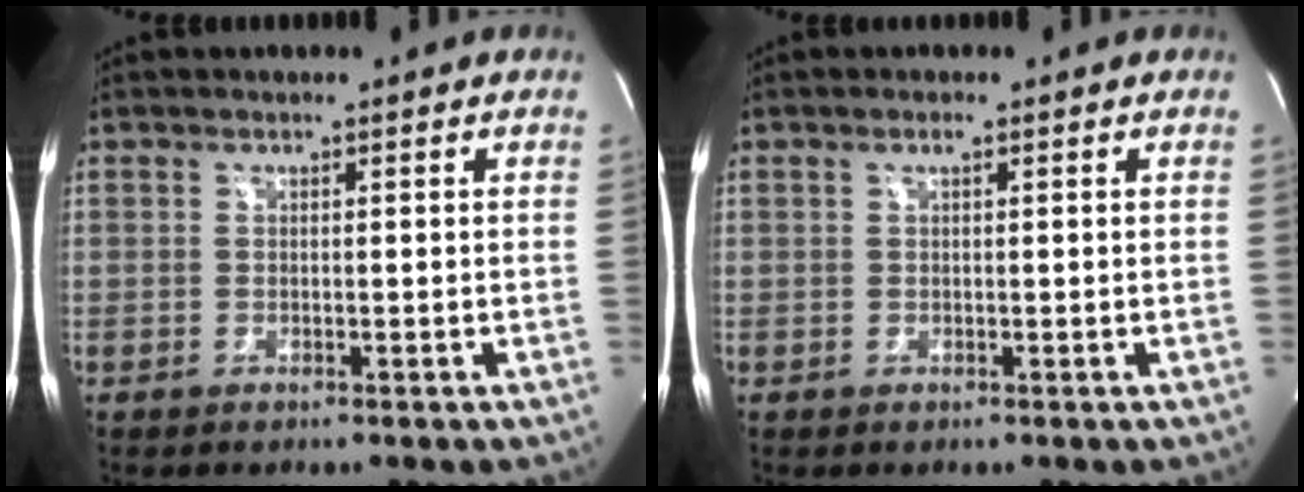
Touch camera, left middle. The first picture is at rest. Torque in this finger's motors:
{"motor_torque": [0.18, 0.17, -0.06, 0.02]}